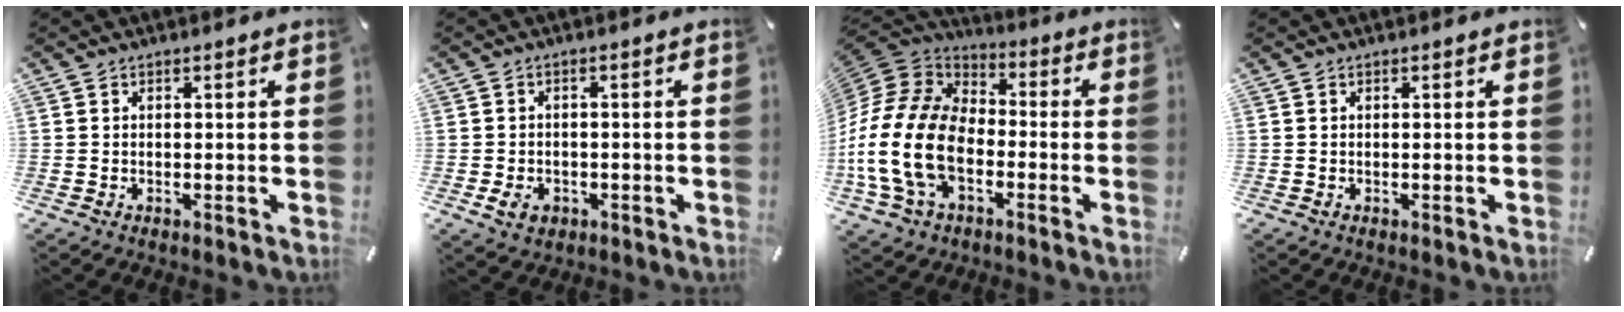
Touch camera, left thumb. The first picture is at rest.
{"total": 3.9, "force": [-1.5, 3.1, 1.9], "torque": [-0.030, 0.001, -0.029]}
{"total": 20.2, "force": [-7.3, 13.4, 13.2], "torque": [-0.294, 0.026, -0.130]}
{"total": 0.0}